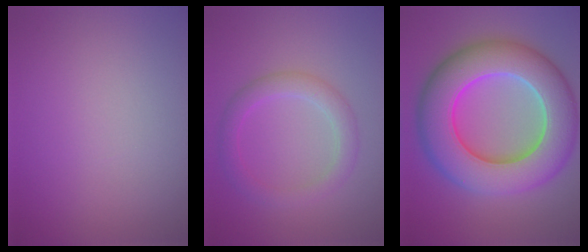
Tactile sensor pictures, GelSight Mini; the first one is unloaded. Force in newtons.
{"total": 2.7, "press": 2.7, "slide": 0.1}
{"total": 12.3, "press": 12.3, "slide": 0.2}